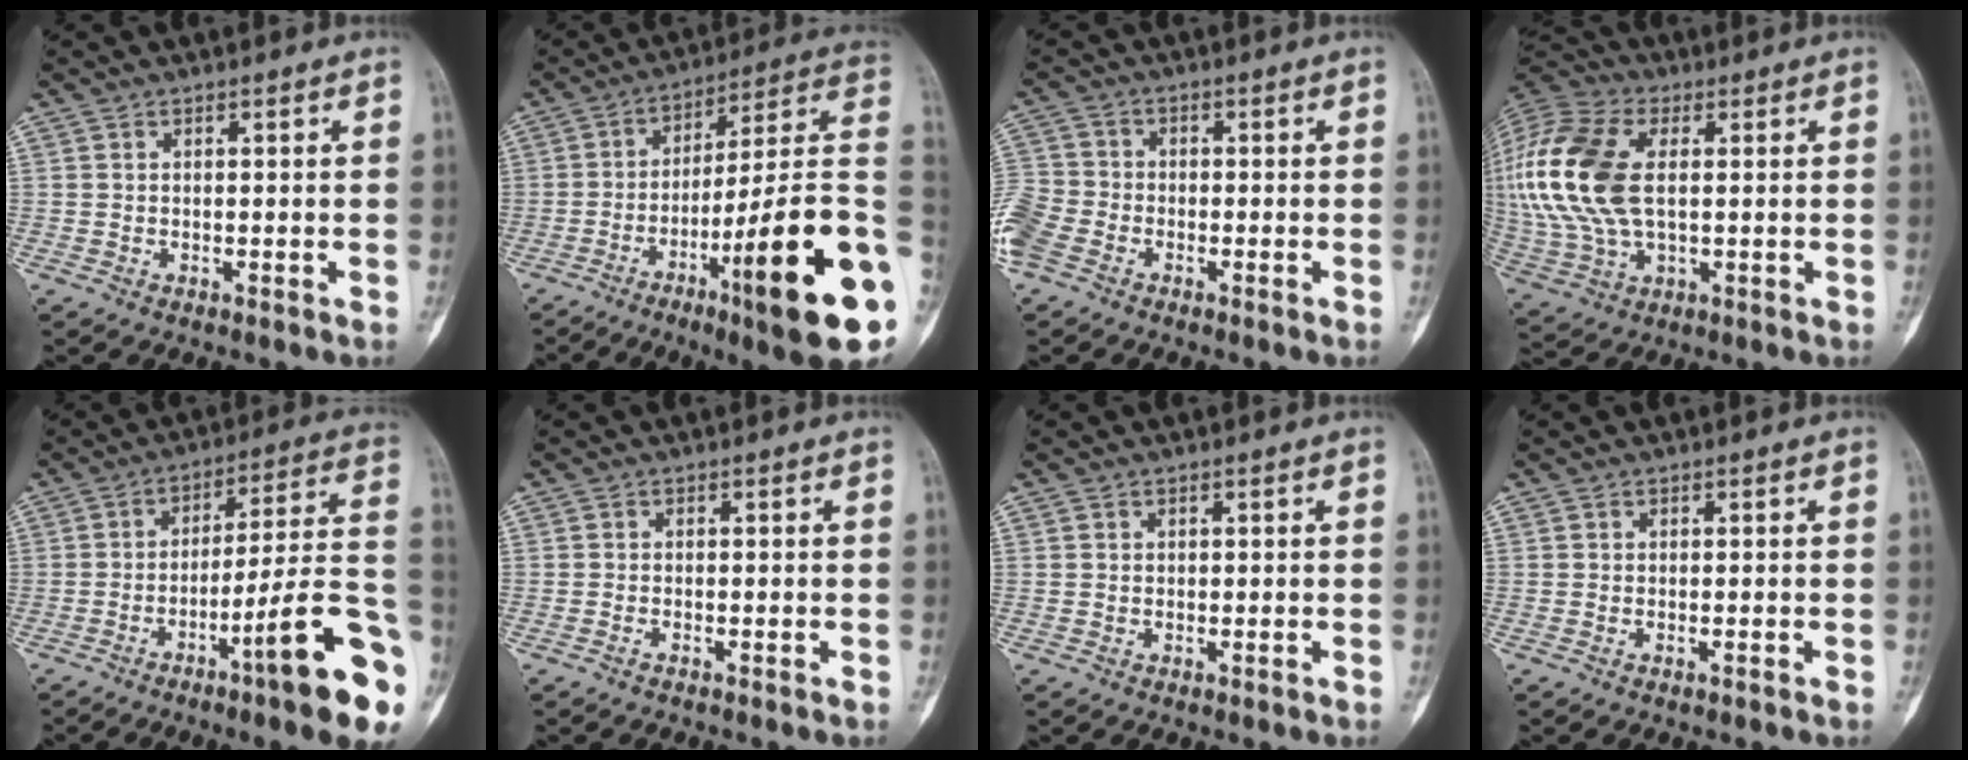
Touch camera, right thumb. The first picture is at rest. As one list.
[{"total": 25.3, "force": [-7.3, 3.1, 24.1], "torque": [-0.308, 0.021, -0.108]}, {"total": 8.3, "force": [-4.5, 5.6, 4.1], "torque": [-0.107, 0.008, -0.098]}, {"total": 20.8, "force": [2.5, 12.0, 16.8], "torque": [-0.392, 0.003, 0.043]}, {"total": 19.4, "force": [-8.2, 2.1, 17.5], "torque": [-0.217, 0.046, -0.120]}, {"total": 0.7, "force": [-0.6, 0.2, 0.3], "torque": [-0.012, 0.003, -0.010]}, {"total": 0.0}, {"total": 0.6, "force": [-0.4, 0.1, 0.4], "torque": [-0.013, 0.002, -0.004]}]